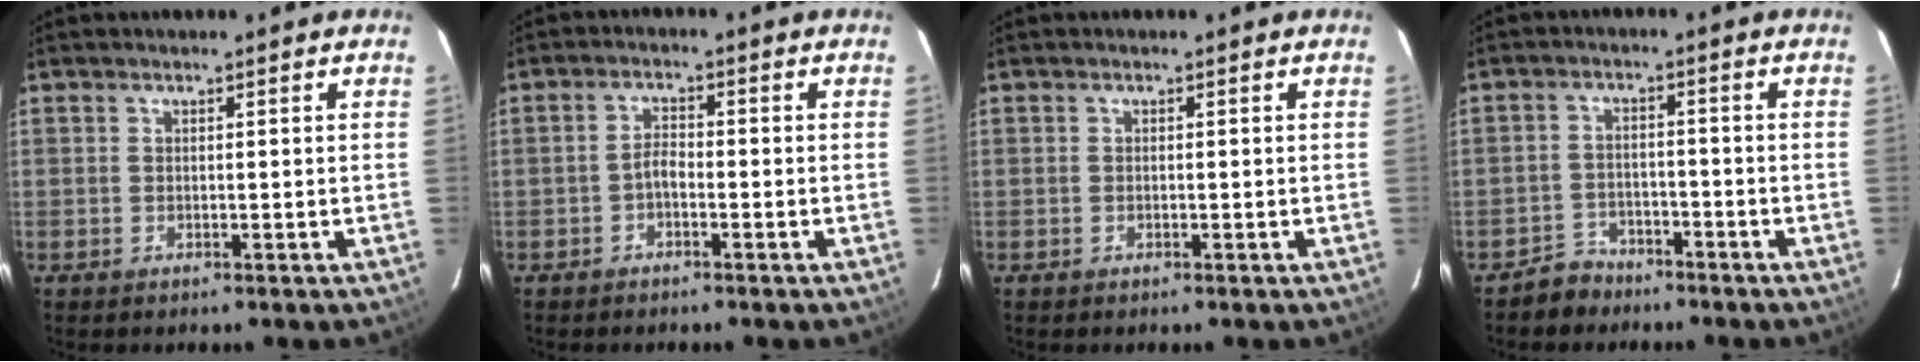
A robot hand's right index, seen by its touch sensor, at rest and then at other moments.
{"total": 2.0, "force": [-1.3, 0.8, 1.3], "torque": [-0.027, 0.008, -0.026]}
{"total": 0.0}
{"total": 4.5, "force": [-3.6, 2.7, 0.0], "torque": [-0.014, 0.017, -0.064]}